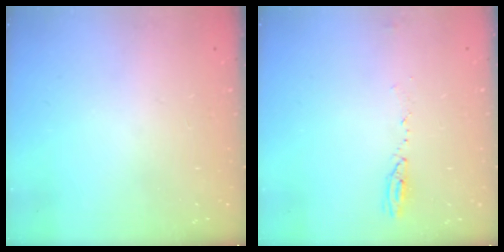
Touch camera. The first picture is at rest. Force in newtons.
{"total": 3.7, "press": 3.6, "slide": 1.1}